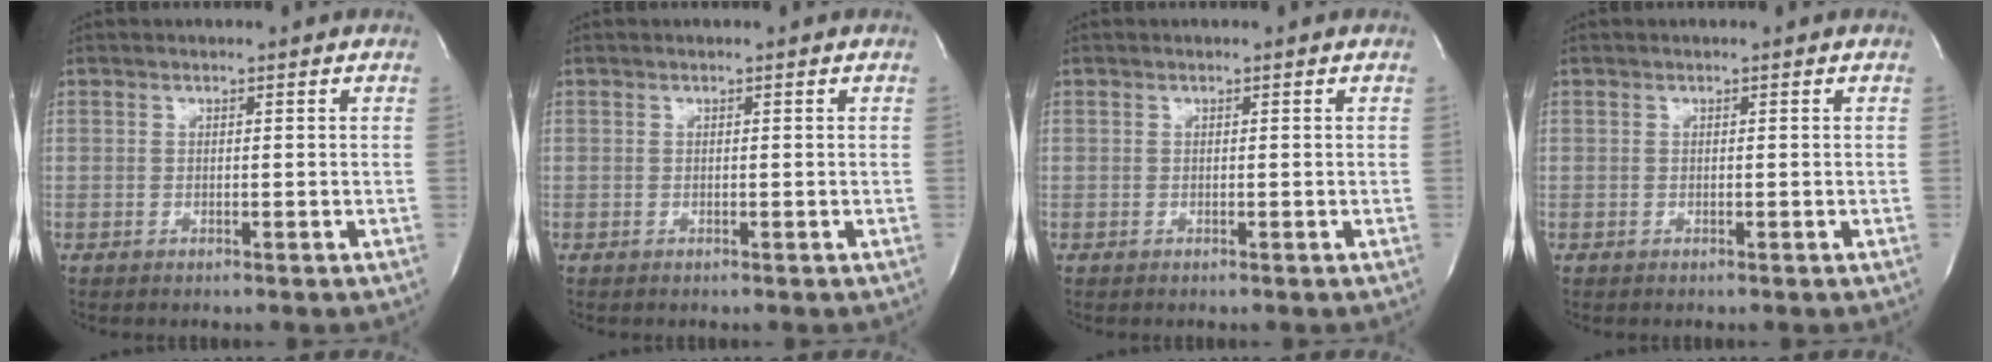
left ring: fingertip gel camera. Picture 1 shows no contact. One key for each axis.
{"total": 0.0}
{"total": 0.0}
{"total": 0.0}